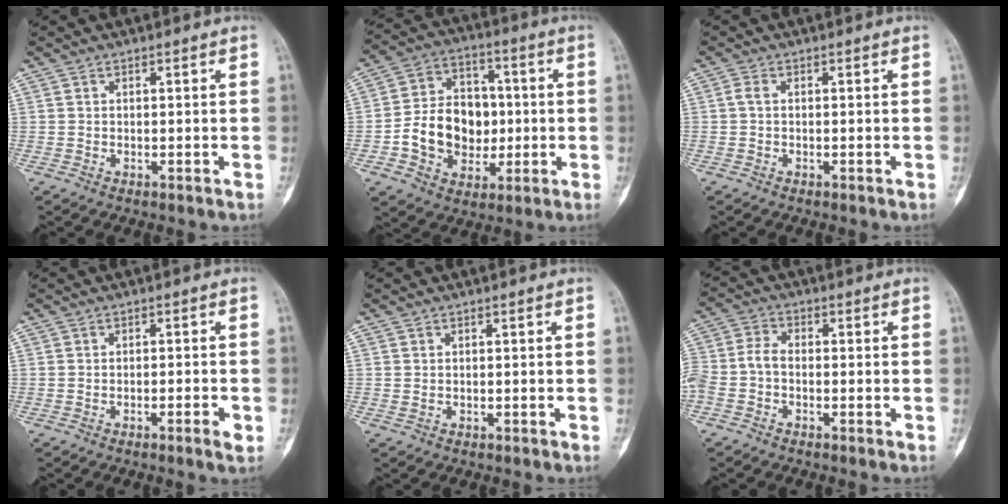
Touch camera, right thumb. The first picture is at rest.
{"total": 15.0, "force": [-1.7, 11.8, 9.2], "torque": [-0.113, 0.031, -0.025]}
{"total": 0.9, "force": [-0.1, 0.4, 0.8], "torque": [-0.020, 0.000, -0.005]}
{"total": 2.3, "force": [-1.1, 0.3, 2.0], "torque": [-0.037, 0.002, -0.018]}
{"total": 0.0}
{"total": 6.3, "force": [-2.2, 3.9, 4.6], "torque": [-0.112, 0.020, -0.050]}